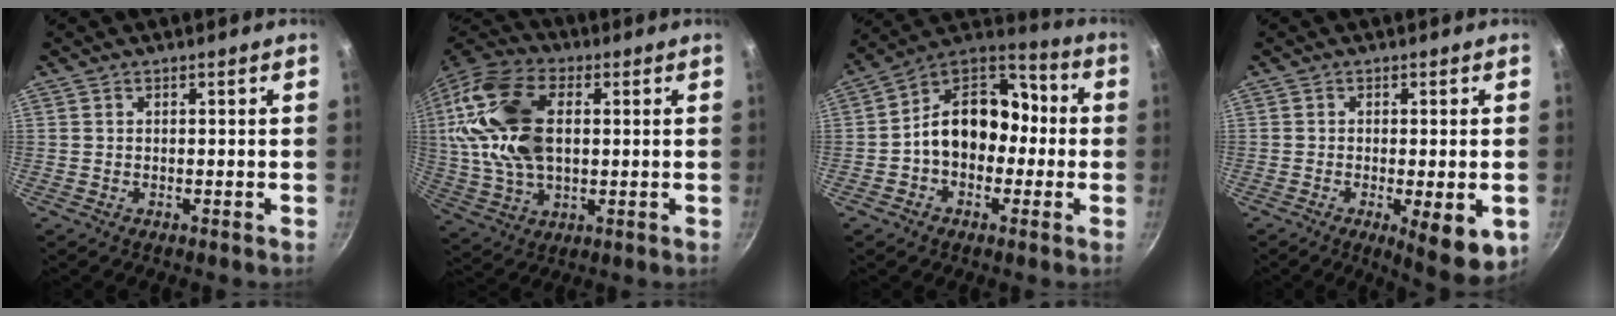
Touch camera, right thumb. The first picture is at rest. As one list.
[{"total": 20.4, "force": [2.9, 11.7, 16.5], "torque": [-0.346, 0.007, 0.050]}, {"total": 15.9, "force": [-1.1, 11.2, 11.2], "torque": [-0.139, 0.050, -0.031]}, {"total": 8.8, "force": [-2.6, 2.5, 8.1], "torque": [-0.107, -0.018, -0.033]}]